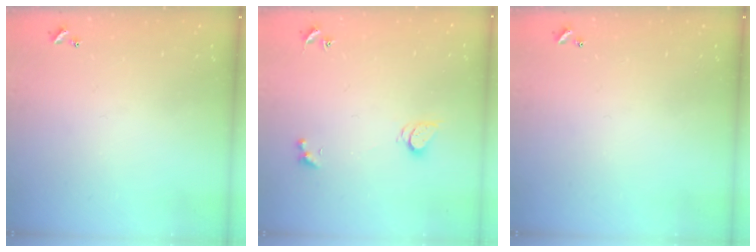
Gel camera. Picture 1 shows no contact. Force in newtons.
{"total": 1.7, "press": 1.7, "slide": 0.4}
{"total": 0.0}